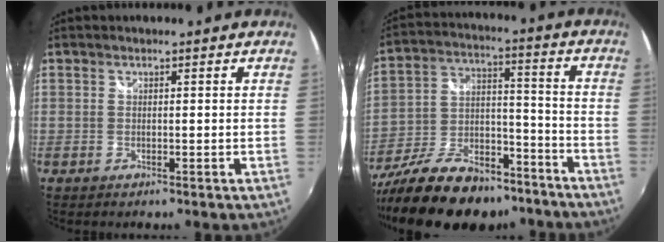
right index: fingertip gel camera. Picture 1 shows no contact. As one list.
[{"total": 23.4, "force": [-17.5, 10.7, 11.2], "torque": [-0.224, 0.013, -0.264]}]